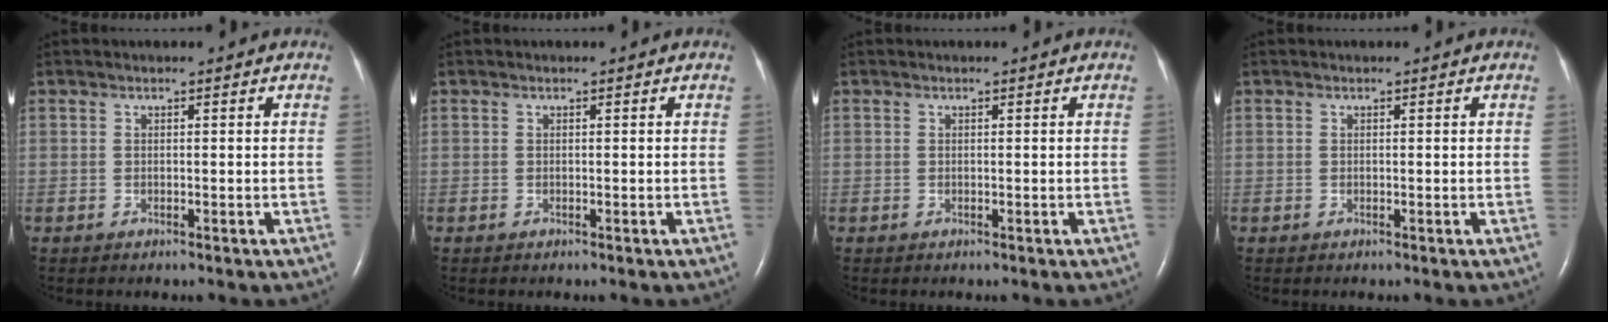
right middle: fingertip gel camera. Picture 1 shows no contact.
{"total": 0.0}
{"total": 0.0}
{"total": 0.0}